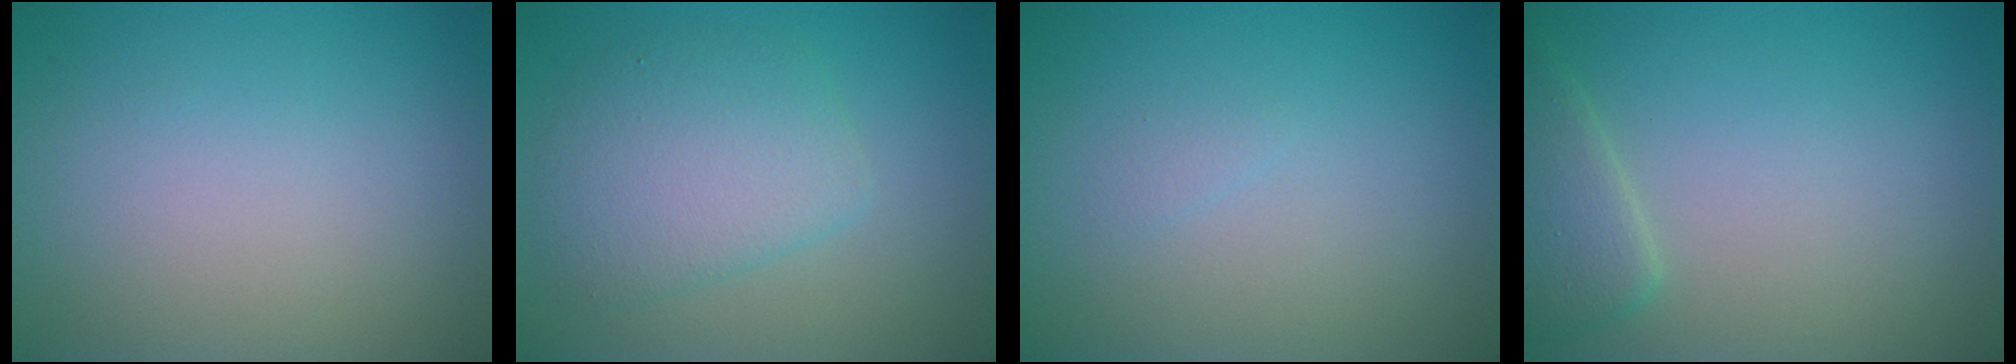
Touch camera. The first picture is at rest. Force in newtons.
{"total": 4.4, "press": 4.4, "slide": 0.1}
{"total": 0.5, "press": 0.5, "slide": 0.0}
{"total": 2.5, "press": 2.5, "slide": 0.3}